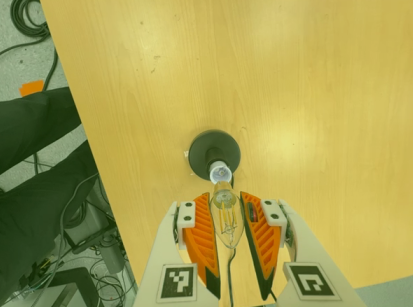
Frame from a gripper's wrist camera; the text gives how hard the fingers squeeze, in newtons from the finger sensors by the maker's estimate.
{"total": 13.7, "left": 14.2, "right": 13.2}